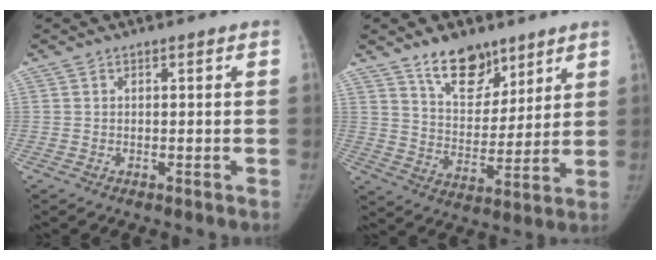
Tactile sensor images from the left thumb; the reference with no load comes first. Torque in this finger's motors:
{"motor_torque": [0.86, -0.28, 1.04, -1.13, 0.18]}